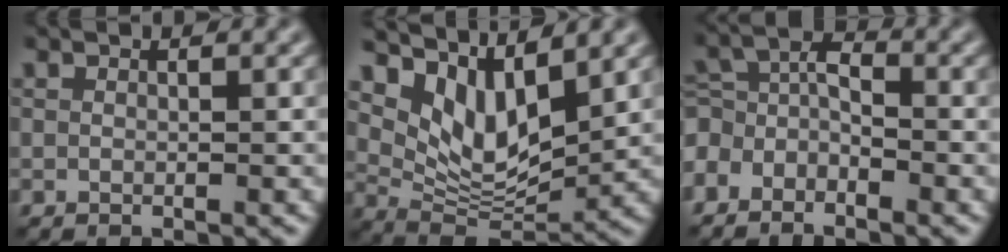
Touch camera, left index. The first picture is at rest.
{"total": 6.7, "force": [4.2, 2.9, 4.4], "torque": [-0.093, -0.012, 0.081]}
{"total": 3.2, "force": [-2.4, 1.5, 1.6], "torque": [-0.031, 0.007, -0.053]}